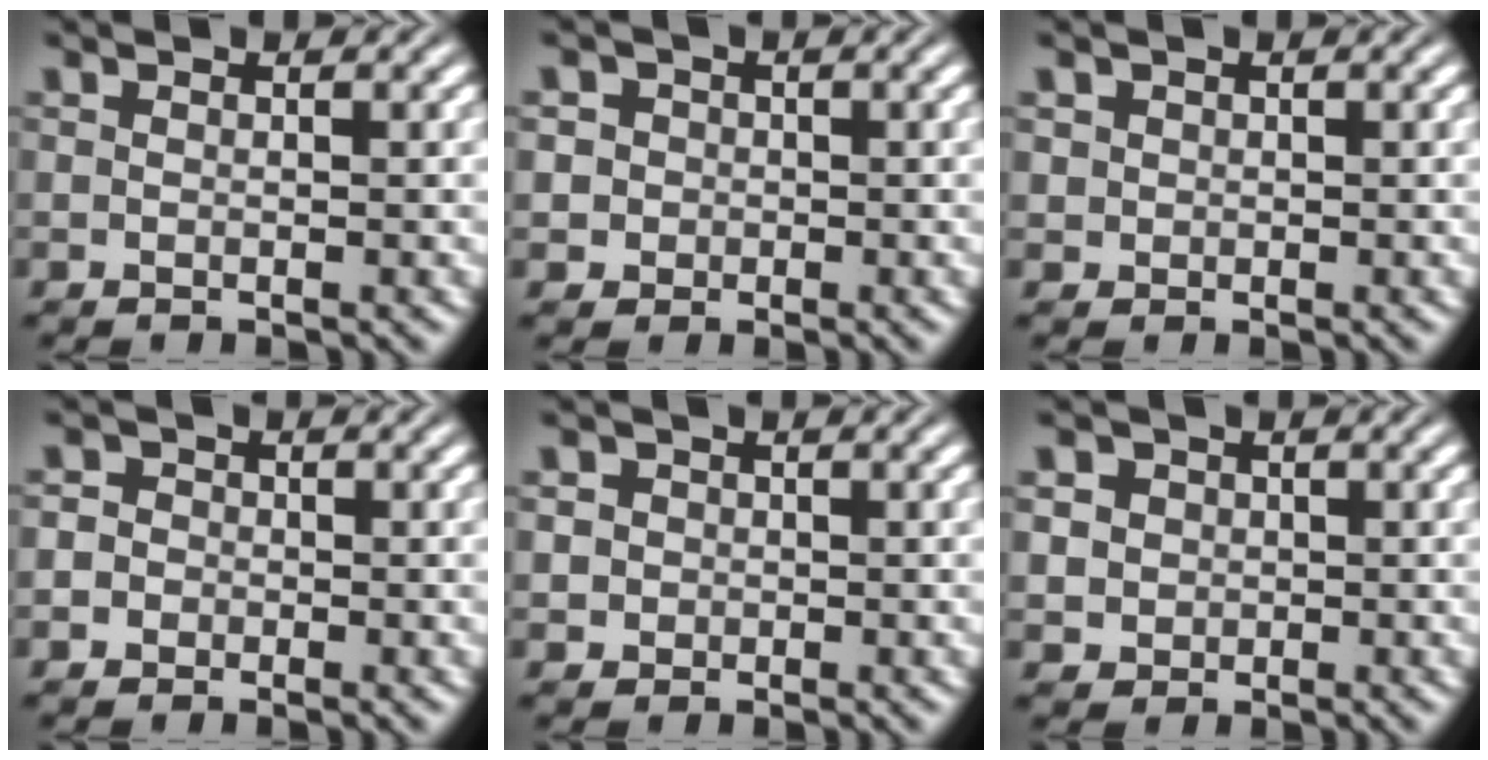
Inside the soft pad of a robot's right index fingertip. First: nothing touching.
{"total": 4.2, "force": [-0.3, 4.0, 1.2], "torque": [-0.028, -0.009, -0.010]}
{"total": 1.6, "force": [0.4, 1.5, 0.4], "torque": [-0.017, -0.012, 0.014]}
{"total": 2.0, "force": [-0.7, 1.9, 0.1], "torque": [0.003, -0.001, -0.020]}
{"total": 3.0, "force": [-0.2, 2.9, 0.8], "torque": [-0.019, -0.005, -0.005]}
{"total": 4.9, "force": [0.3, 4.6, 1.9], "torque": [-0.041, -0.013, 0.007]}